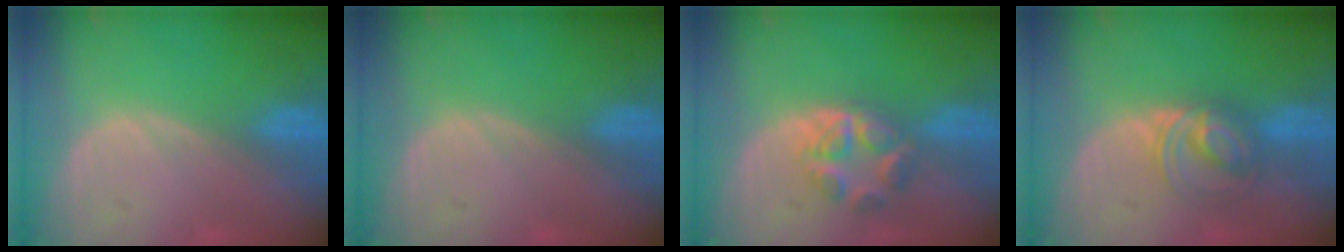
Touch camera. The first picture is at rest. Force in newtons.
{"total": 0.0}
{"total": 5.4, "press": 5.2, "slide": 1.5}
{"total": 5.4, "press": 5.4, "slide": 0.5}